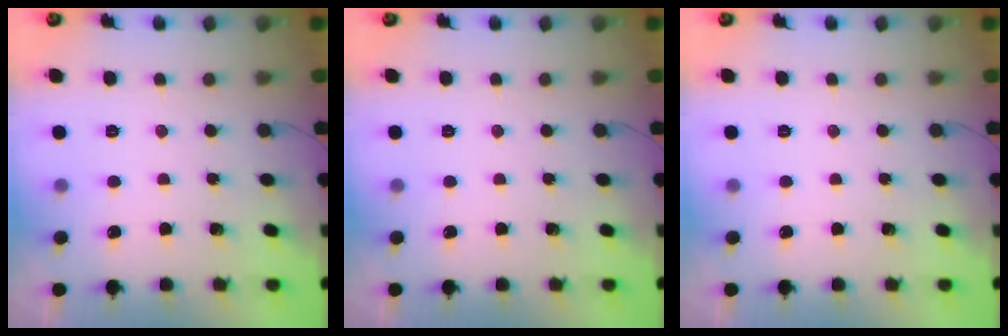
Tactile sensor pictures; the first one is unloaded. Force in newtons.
{"total": 0.0}
{"total": 0.0}